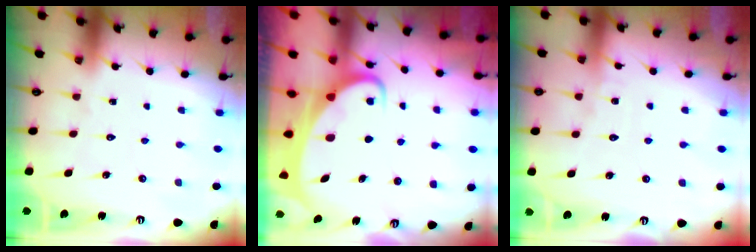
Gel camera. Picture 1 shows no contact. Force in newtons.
{"total": 2.6, "press": 2.6, "slide": 0.5}
{"total": 2.7, "press": 2.7, "slide": 0.3}